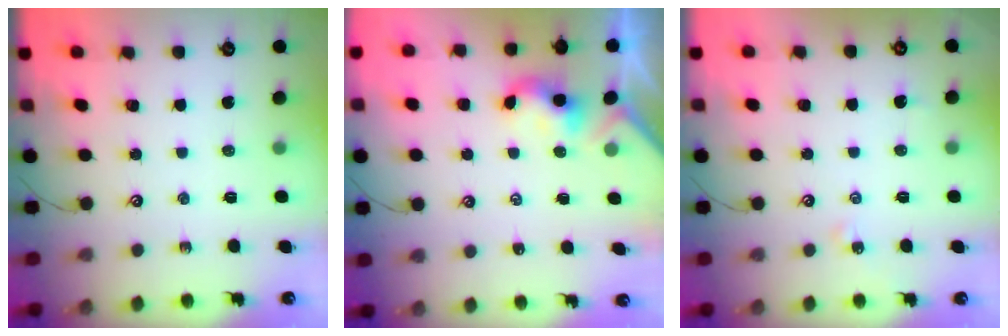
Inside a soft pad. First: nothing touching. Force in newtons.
{"total": 2.3, "press": 2.3, "slide": 0.2}
{"total": 2.8, "press": 2.7, "slide": 0.4}